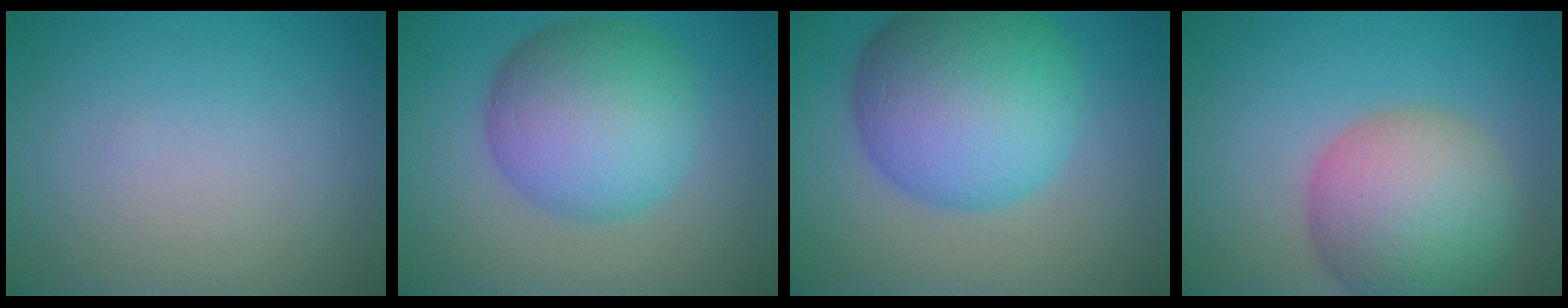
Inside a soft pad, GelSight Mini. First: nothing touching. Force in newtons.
{"total": 9.4, "press": 9.4, "slide": 0.1}
{"total": 12.4, "press": 12.4, "slide": 0.1}
{"total": 9.4, "press": 9.4, "slide": 0.6}